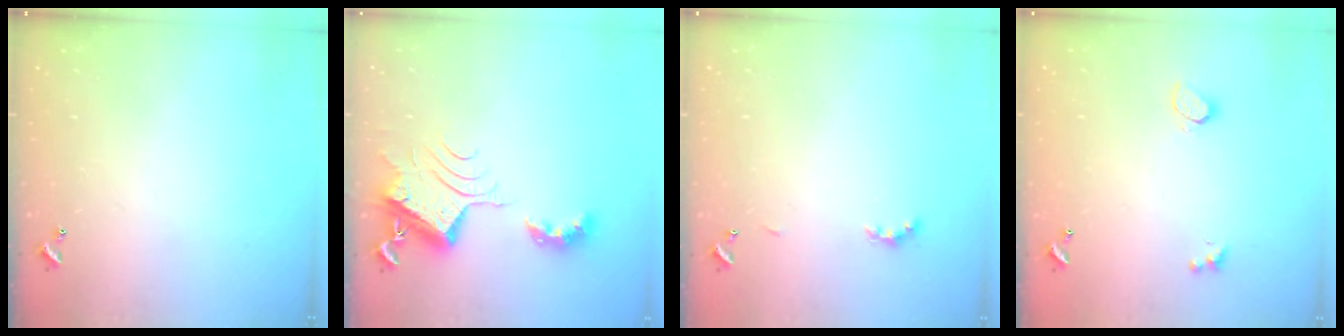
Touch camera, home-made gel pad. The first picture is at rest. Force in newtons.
{"total": 9.7, "press": 9.6, "slide": 1.0}
{"total": 2.6, "press": 2.5, "slide": 0.6}
{"total": 0.8, "press": 0.7, "slide": 0.5}